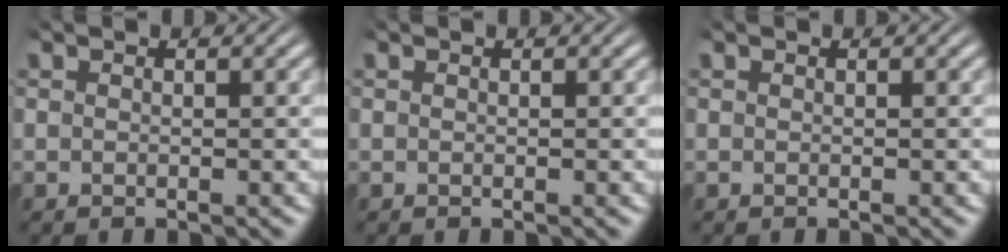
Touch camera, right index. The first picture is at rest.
{"total": 0.0}
{"total": 0.0}